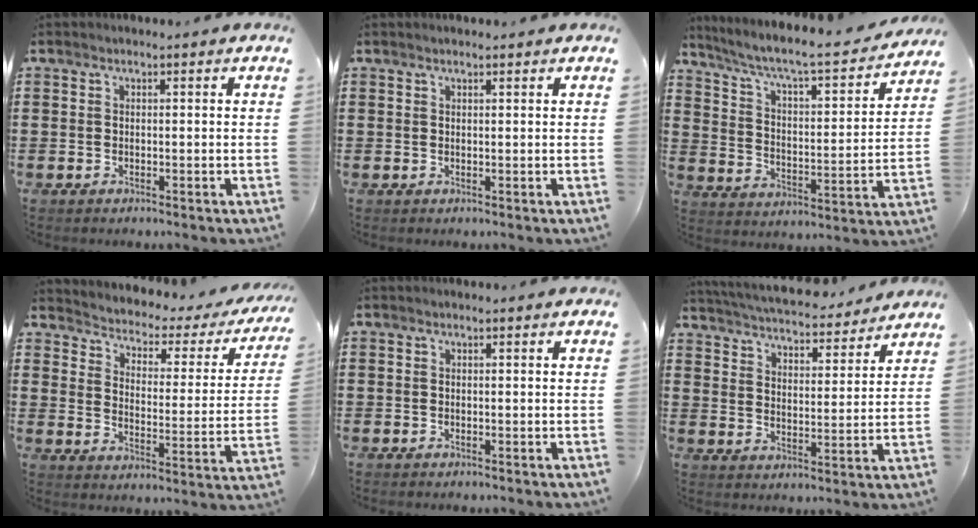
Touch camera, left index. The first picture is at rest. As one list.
[{"total": 0.7, "force": [0.6, 0.0, 0.4], "torque": [-0.008, -0.001, 0.012]}, {"total": 6.3, "force": [5.1, 0.4, 3.7], "torque": [-0.093, -0.038, 0.075]}, {"total": 1.7, "force": [1.3, 0.7, 0.7], "torque": [-0.030, -0.022, 0.008]}, {"total": 0.0}, {"total": 4.9, "force": [4.8, 0.1, 1.0], "torque": [-0.045, -0.036, 0.079]}]